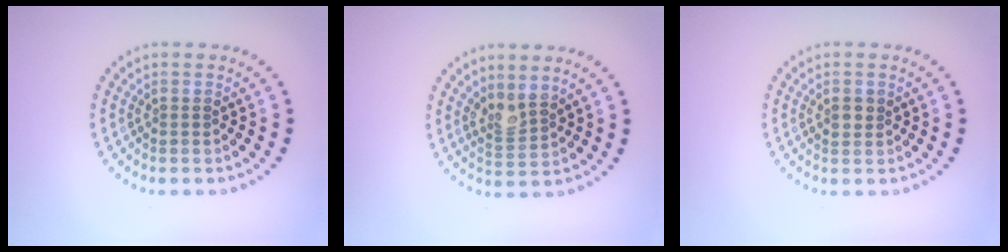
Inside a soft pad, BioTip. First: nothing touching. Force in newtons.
{"total": 2.1, "press": 1.5, "slide": 1.4}
{"total": 1.3, "press": 1.2, "slide": 0.3}